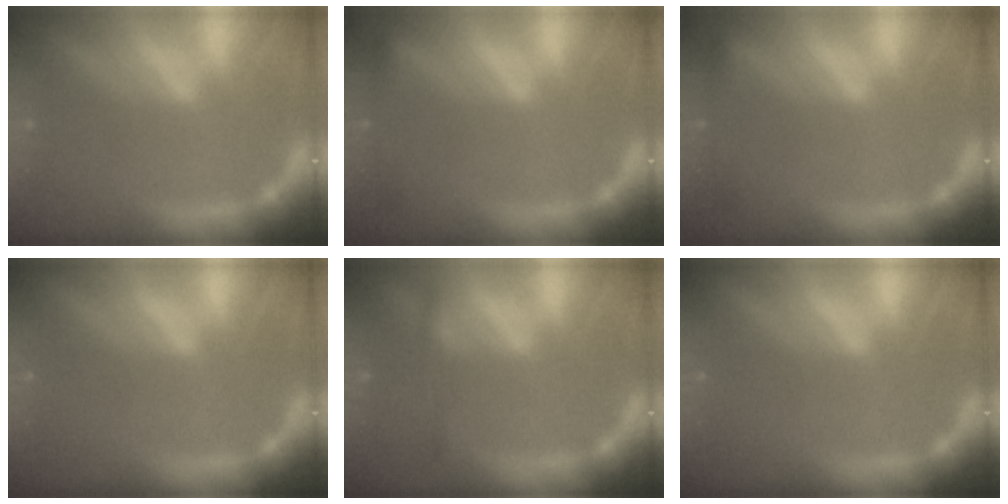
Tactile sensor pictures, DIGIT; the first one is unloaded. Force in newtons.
{"total": 2.4}
{"total": 2.4}
{"total": 0.0}
{"total": 1.9}
{"total": 0.0}